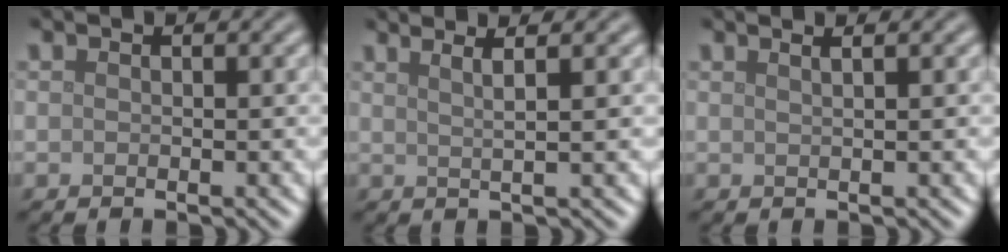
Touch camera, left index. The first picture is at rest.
{"total": 4.0, "force": [2.4, 1.3, 2.9], "torque": [-0.025, 0.024, -0.001]}
{"total": 2.8, "force": [1.7, 1.4, 1.8], "torque": [0.003, 0.014, -0.010]}